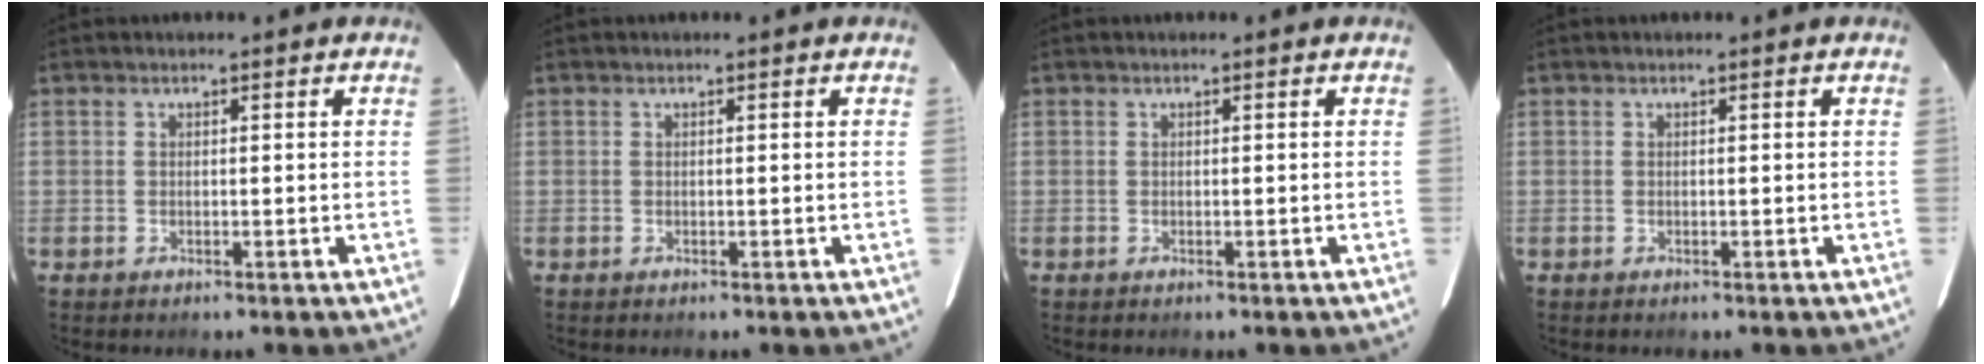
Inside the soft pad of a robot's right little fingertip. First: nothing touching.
{"total": 0.0}
{"total": 0.0}
{"total": 0.0}